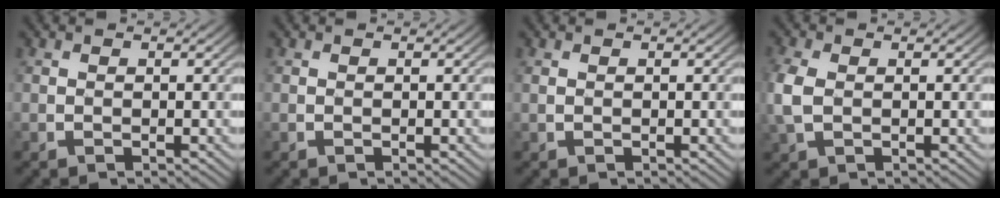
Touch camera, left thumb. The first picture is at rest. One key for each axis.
{"total": 0.0}
{"total": 0.5, "fx": 0.2, "fy": 0.3, "fz": 0.4, "tx": -0.010, "ty": 0.000, "tz": 0.004}
{"total": 5.0, "fx": -0.1, "fy": 3.5, "fz": 3.5, "tx": -0.121, "ty": 0.006, "tz": -0.004}